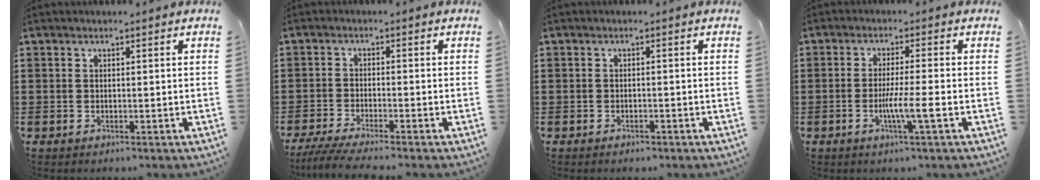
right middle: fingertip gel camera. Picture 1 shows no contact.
{"total": 3.5, "force": [-3.1, -0.1, 1.7], "torque": [-0.043, -0.013, -0.063]}
{"total": 0.7, "force": [-0.7, 0.2, 0.1], "torque": [-0.003, 0.001, -0.015]}
{"total": 5.2, "force": [-1.7, 0.0, 4.9], "torque": [-0.083, -0.008, -0.030]}